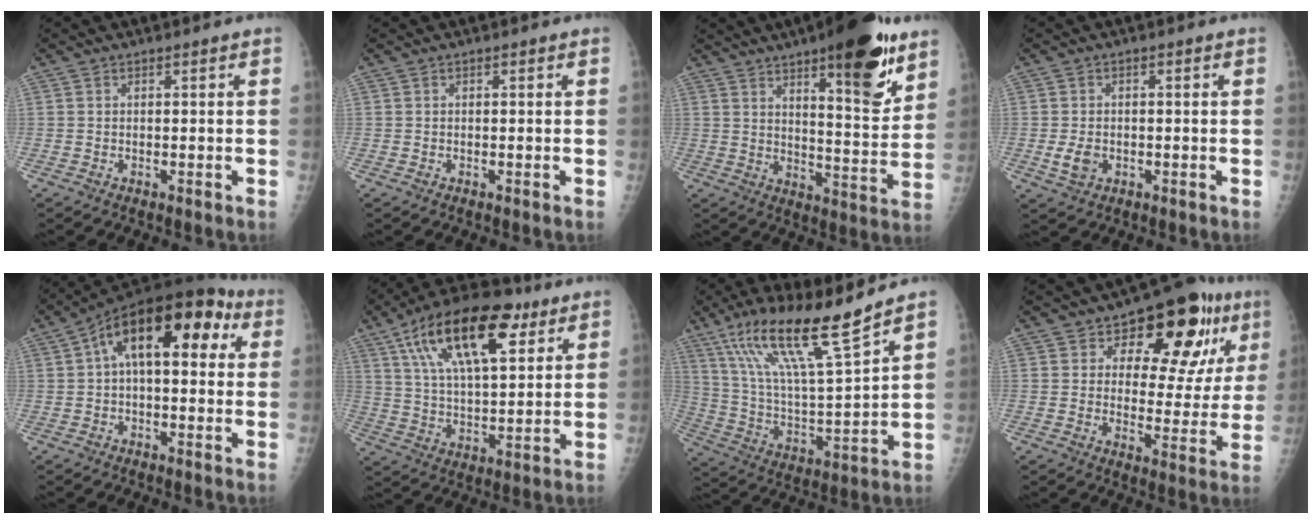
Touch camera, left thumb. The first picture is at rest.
{"total": 0.0}
{"total": 19.3, "force": [11.4, 5.4, 14.6], "torque": [-0.175, -0.065, 0.165]}
{"total": 3.5, "force": [-1.0, 2.6, 2.1], "torque": [-0.035, -0.003, -0.013]}
{"total": 16.4, "force": [4.4, 8.4, 13.4], "torque": [-0.172, 0.042, 0.055]}
{"total": 21.5, "force": [10.2, 9.4, 16.4], "torque": [-0.267, -0.013, 0.175]}
{"total": 19.3, "force": [13.1, 2.4, 13.9], "torque": [-0.241, -0.060, 0.244]}
{"total": 17.5, "force": [8.3, 9.2, 12.4], "torque": [-0.104, -0.024, 0.112]}